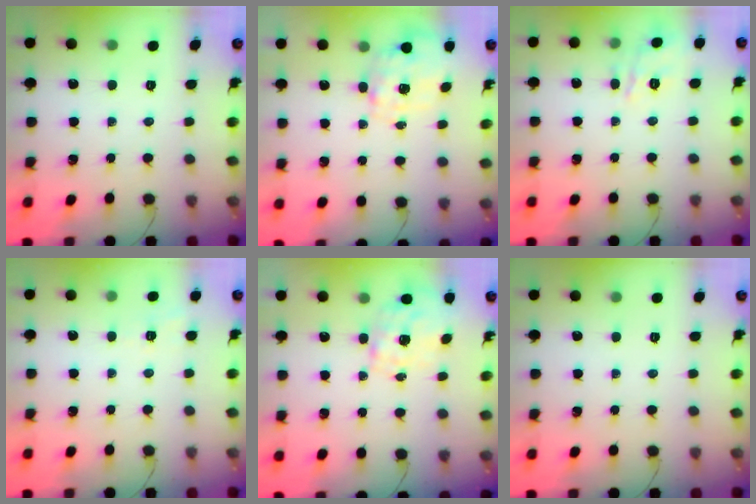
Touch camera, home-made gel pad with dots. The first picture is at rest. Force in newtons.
{"total": 2.9, "press": 2.7, "slide": 0.9}
{"total": 7.7, "press": 7.7, "slide": 0.9}
{"total": 2.0, "press": 1.3, "slide": 1.5}
{"total": 1.6, "press": 1.4, "slide": 0.8}
{"total": 0.0}